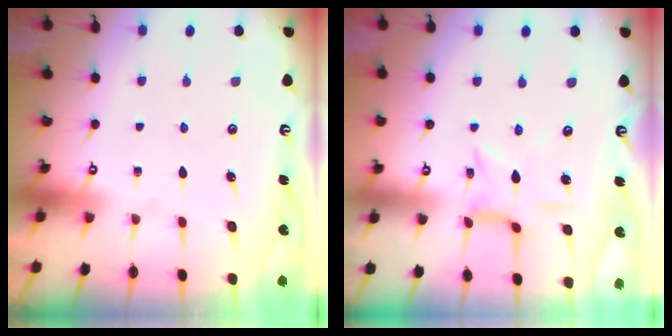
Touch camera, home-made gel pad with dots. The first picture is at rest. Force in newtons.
{"total": 2.4, "press": 2.4, "slide": 0.4}